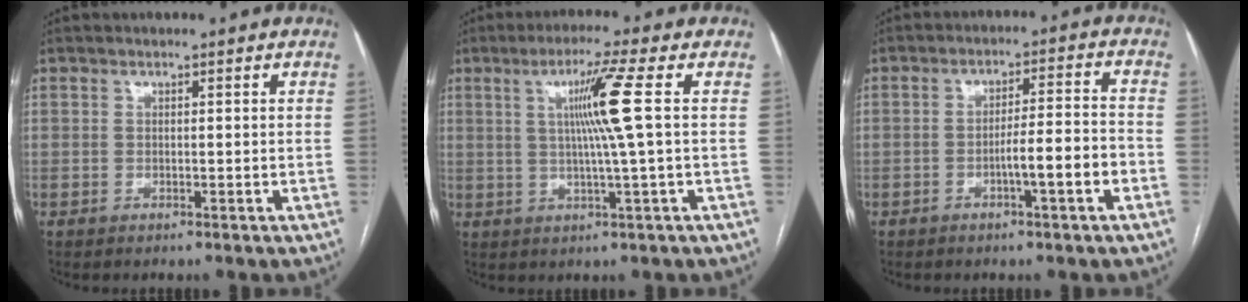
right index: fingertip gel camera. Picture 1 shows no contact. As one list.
[{"total": 7.9, "force": [1.5, -2.0, 7.5], "torque": [-0.136, 0.002, 0.034]}, {"total": 6.7, "force": [-2.7, 0.1, 6.2], "torque": [-0.095, 0.014, -0.038]}]